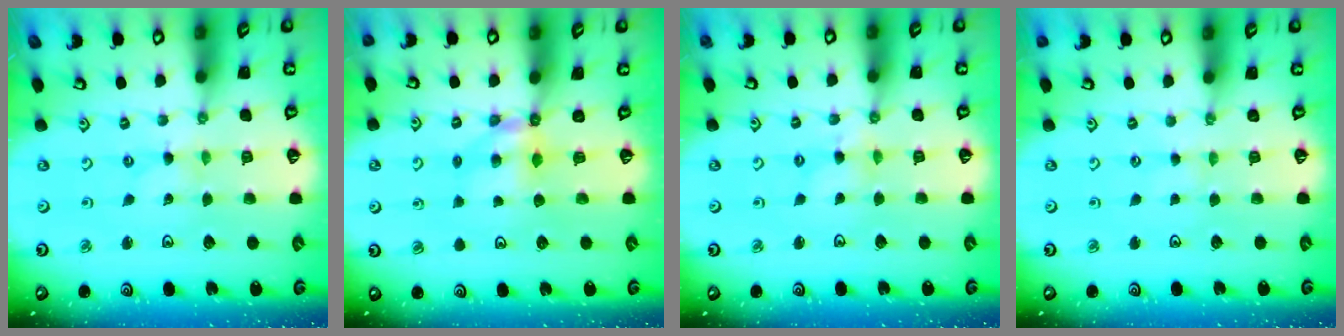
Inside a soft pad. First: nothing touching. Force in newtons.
{"total": 5.8, "press": 5.8, "slide": 0.2}
{"total": 2.6, "press": 2.6, "slide": 0.3}
{"total": 0.0}